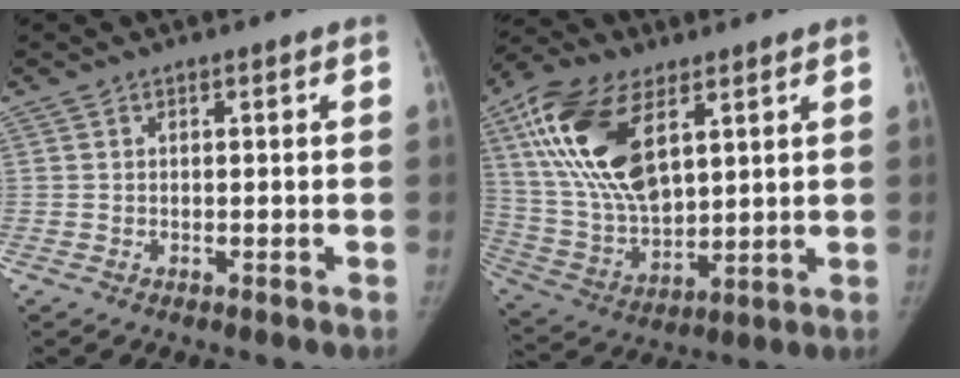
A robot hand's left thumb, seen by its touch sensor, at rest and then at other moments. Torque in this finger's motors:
{"motor_torque": [0.67, 0.70, 1.84, -0.94, 0.62]}